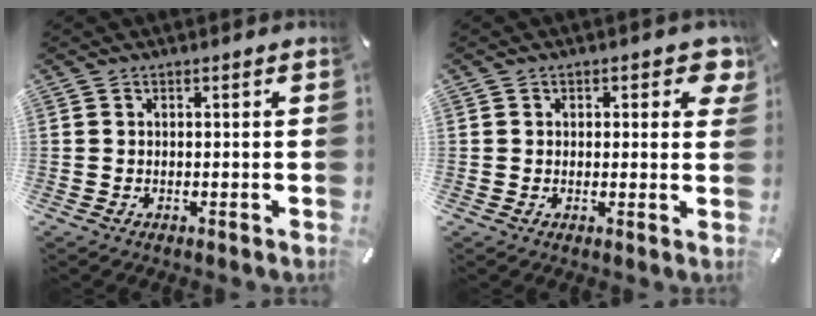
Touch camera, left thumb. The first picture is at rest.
{"total": 3.4, "force": [1.4, 2.3, 2.1], "torque": [-0.004, -0.007, 0.016]}